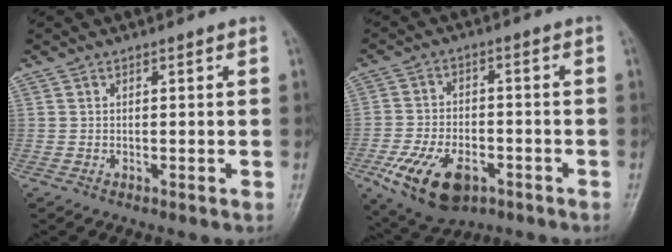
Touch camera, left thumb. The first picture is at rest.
{"total": 13.0, "force": [-5.8, 7.5, 8.8], "torque": [-0.155, 0.013, -0.094]}